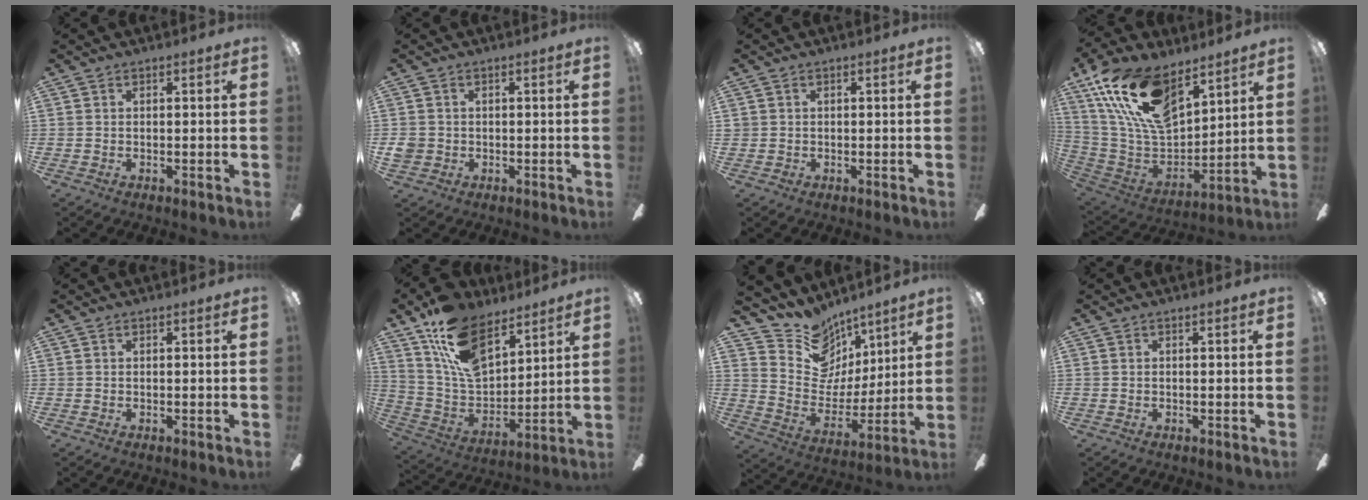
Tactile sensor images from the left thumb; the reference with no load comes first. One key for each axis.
{"total": 2.9, "fx": -0.5, "fy": 2.7, "fz": 1.0, "tx": -0.007, "ty": 0.003, "tz": -0.010}
{"total": 1.0, "fx": 0.1, "fy": 1.0, "fz": 0.1, "tx": -0.003, "ty": 0.005, "tz": 0.000}
{"total": 22.1, "fx": 12.9, "fy": 11.4, "fz": 13.9, "tx": -0.289, "ty": -0.065, "tz": 0.233}
{"total": 0.0}
{"total": 17.6, "fx": 11.0, "fy": 9.6, "fz": 9.9, "tx": -0.203, "ty": -0.049, "tz": 0.208}
{"total": 14.1, "fx": 10.4, "fy": 9.1, "fz": 3.1, "tx": -0.073, "ty": -0.091, "tz": 0.199}
{"total": 0.0}